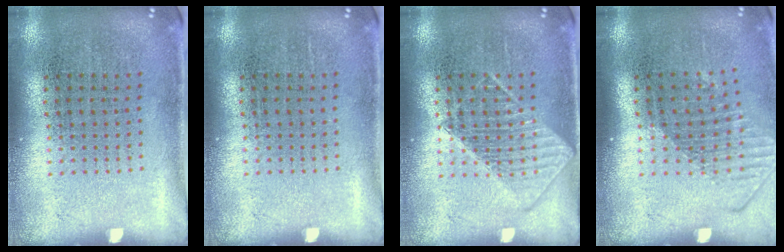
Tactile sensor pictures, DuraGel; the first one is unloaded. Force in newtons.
{"total": 0.0}
{"total": 2.2, "press": 2.1, "slide": 0.4}
{"total": 1.6, "press": 1.2, "slide": 1.0}